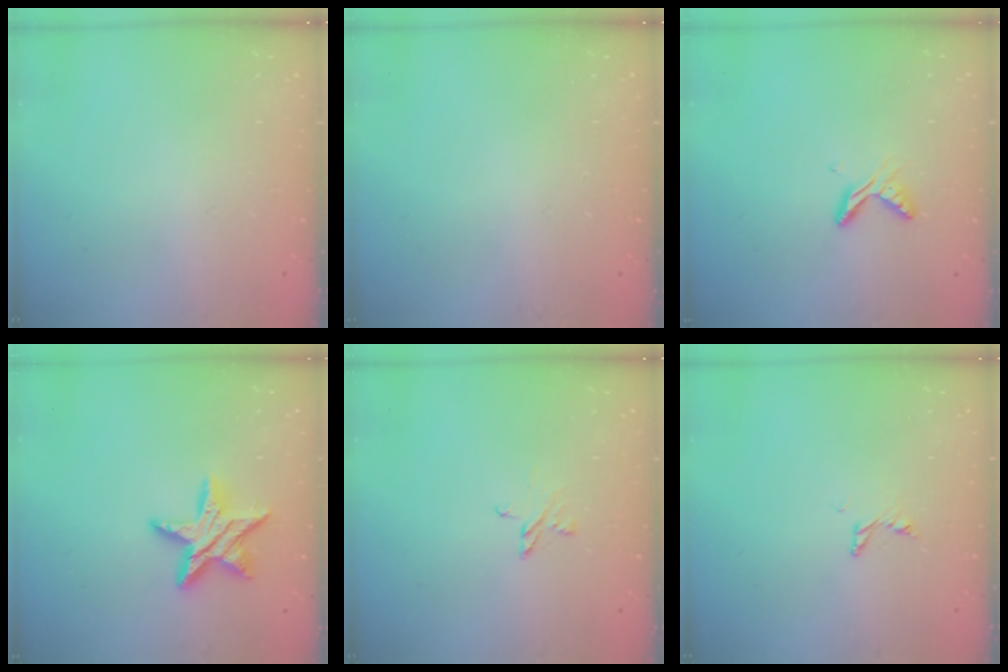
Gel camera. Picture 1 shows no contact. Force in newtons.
{"total": 0.0}
{"total": 6.1, "press": 6.1, "slide": 0.7}
{"total": 12.7, "press": 12.6, "slide": 0.7}
{"total": 3.8, "press": 3.8, "slide": 0.4}
{"total": 2.7, "press": 2.7, "slide": 0.1}